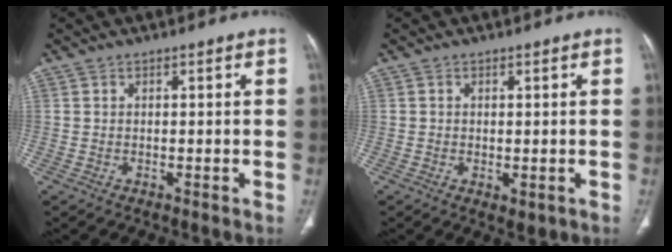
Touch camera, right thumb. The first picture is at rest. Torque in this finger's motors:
{"motor_torque": [-0.28, 0.13, -0.20, 0.06, -0.06]}